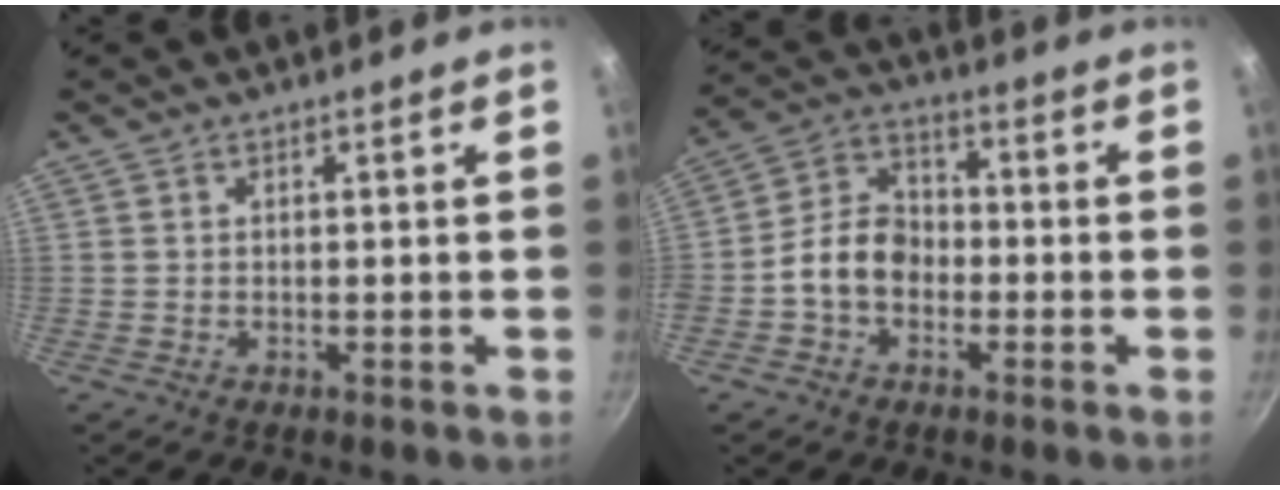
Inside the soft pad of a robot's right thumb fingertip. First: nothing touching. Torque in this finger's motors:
{"motor_torque": [1.03, 1.25, 1.03, -0.37, 0.04]}